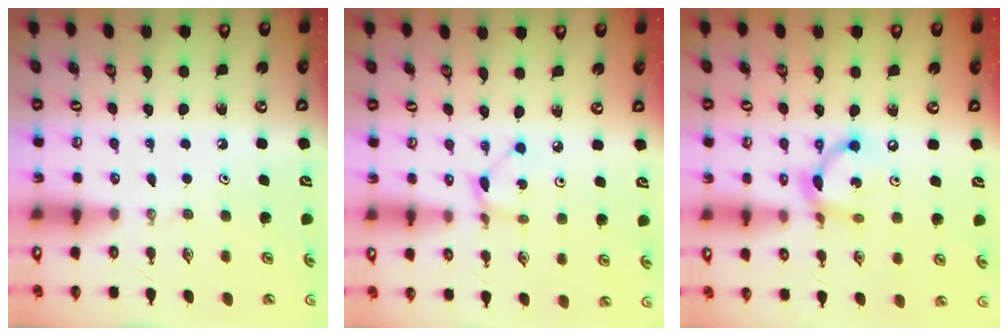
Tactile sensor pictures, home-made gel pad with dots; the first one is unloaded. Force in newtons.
{"total": 2.6, "press": 2.6, "slide": 0.3}
{"total": 11.1, "press": 11.1, "slide": 0.7}